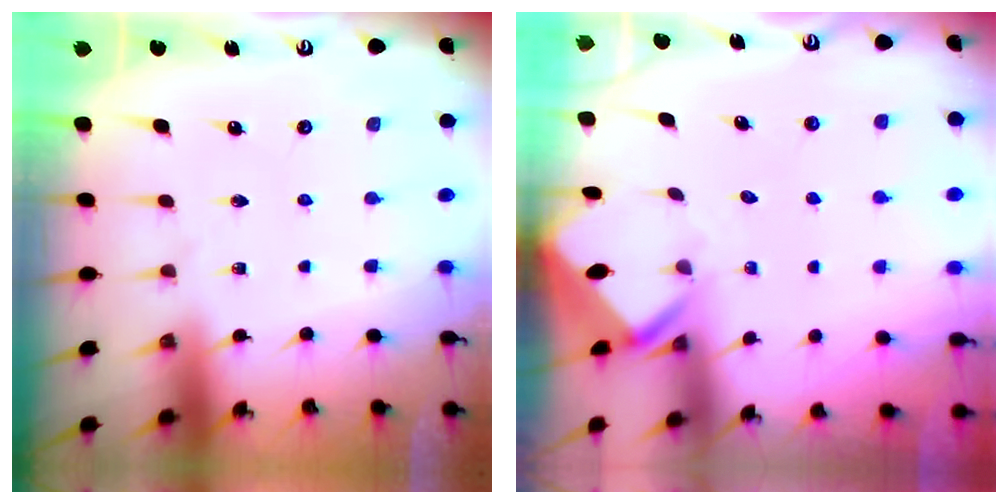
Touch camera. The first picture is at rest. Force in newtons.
{"total": 2.4, "press": 2.4, "slide": 0.1}